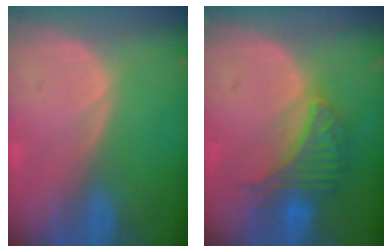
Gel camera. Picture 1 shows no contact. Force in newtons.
{"total": 6.6, "press": 6.4, "slide": 1.6}